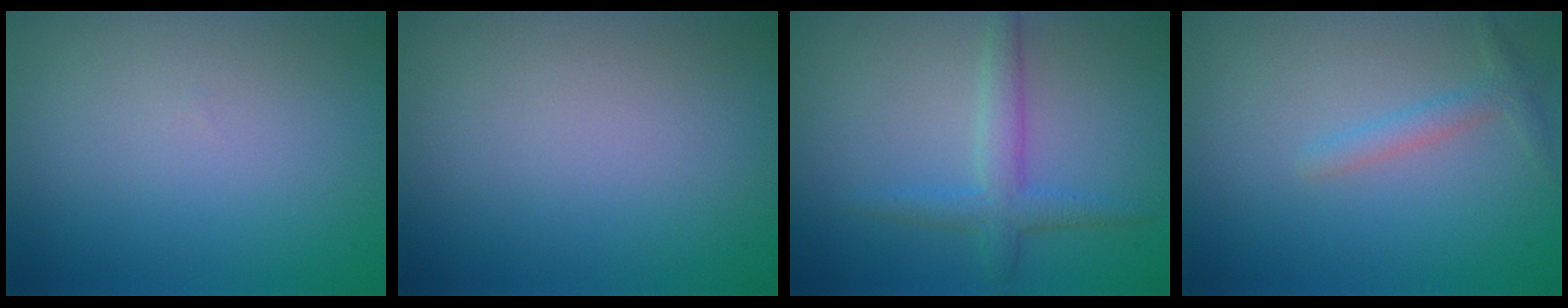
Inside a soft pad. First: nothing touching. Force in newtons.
{"total": 0.0}
{"total": 2.8, "press": 2.8, "slide": 0.1}
{"total": 1.6, "press": 1.6, "slide": 0.1}